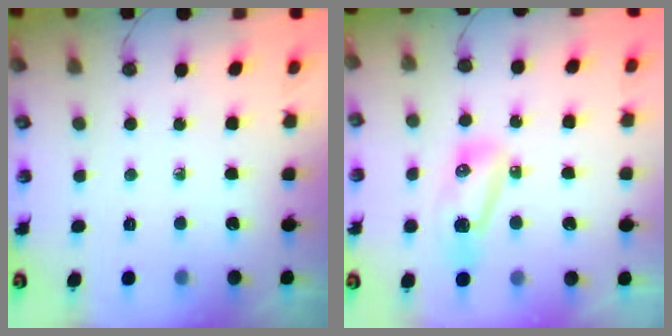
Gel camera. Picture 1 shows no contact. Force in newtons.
{"total": 10.9, "press": 9.3, "slide": 5.7}